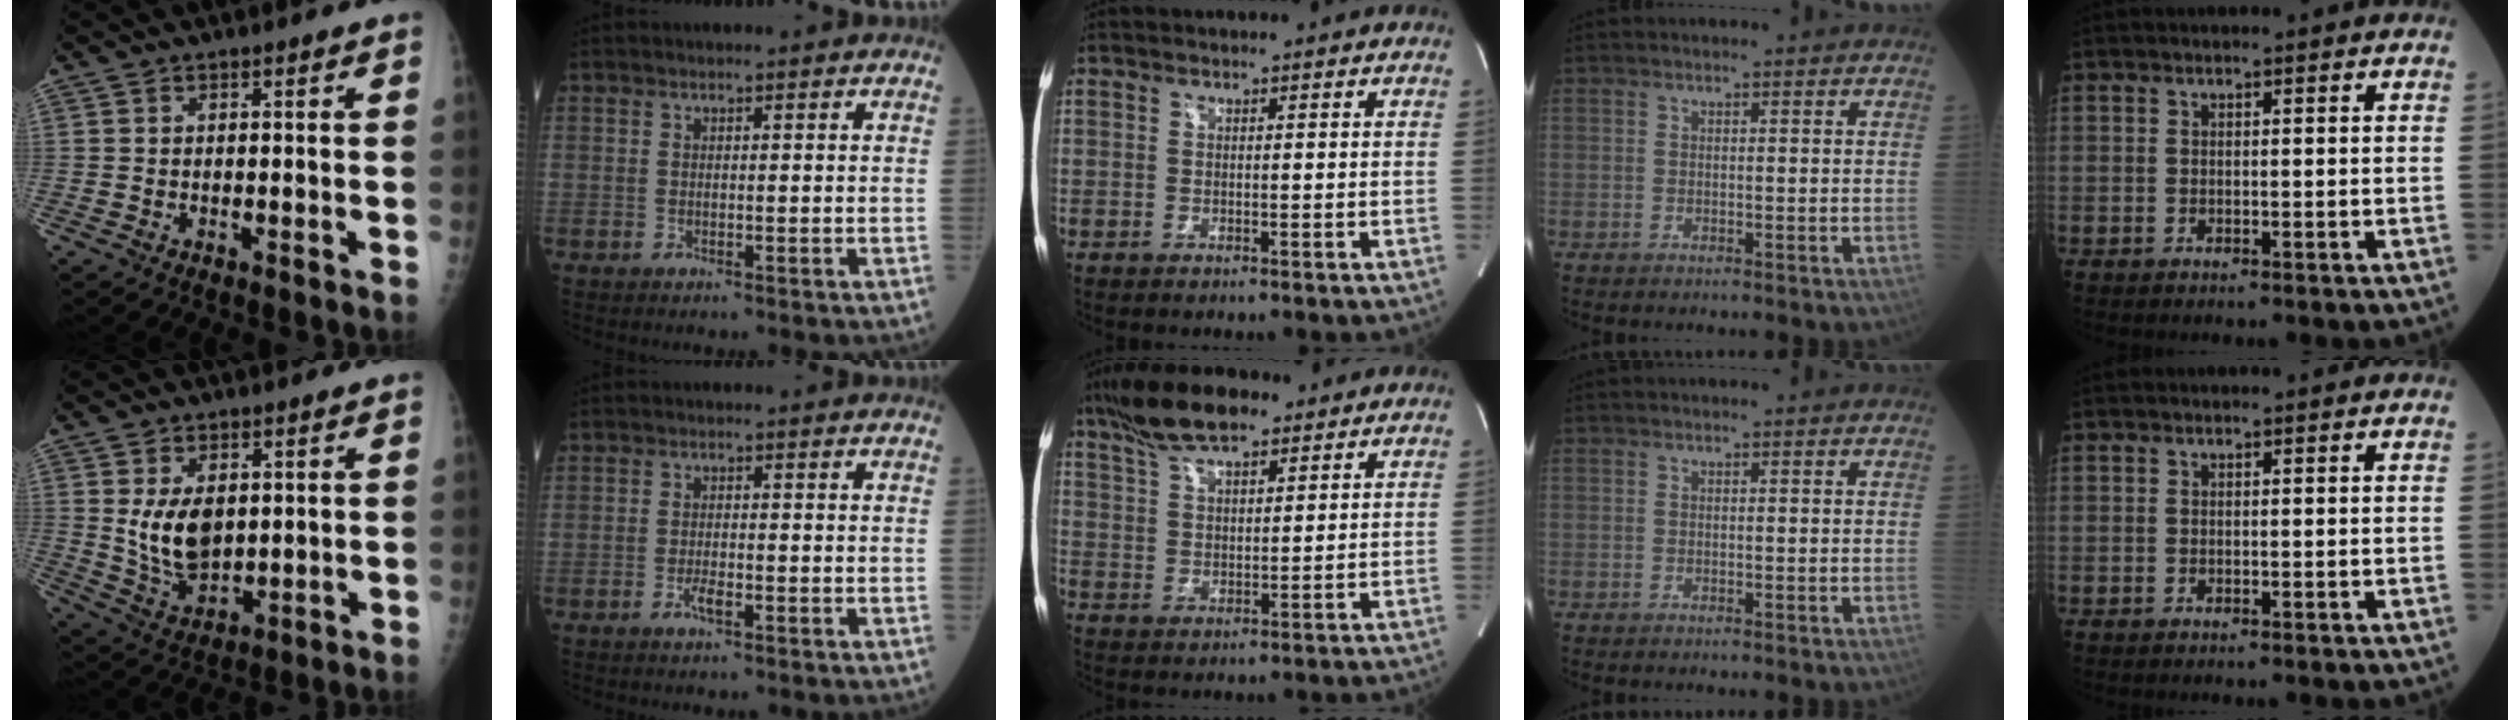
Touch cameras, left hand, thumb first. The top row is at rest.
{"thumb": {"total": 9.1, "force": [1.5, 5.9, 6.8], "torque": [-0.101, -0.020, 0.045]}, "index": {"total": 1.9, "force": [-1.0, 0.4, 1.5], "torque": [-0.034, -0.001, -0.017]}, "middle": {"total": 10.9, "force": [8.0, 3.3, 6.6], "torque": [-0.129, 0.017, 0.145]}}